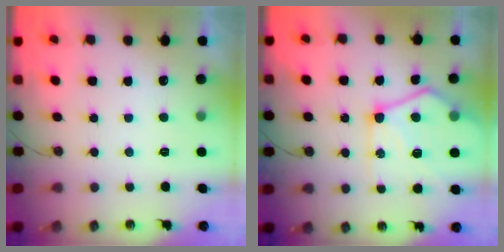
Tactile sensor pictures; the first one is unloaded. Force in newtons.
{"total": 18.3, "press": 18.2, "slide": 1.7}